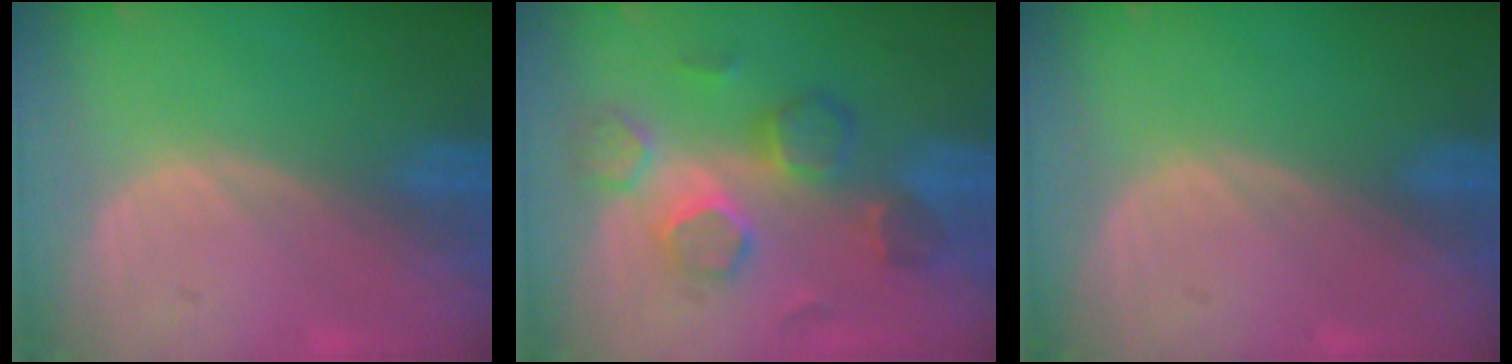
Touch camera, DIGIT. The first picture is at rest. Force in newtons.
{"total": 8.0, "press": 7.8, "slide": 1.7}
{"total": 0.0}